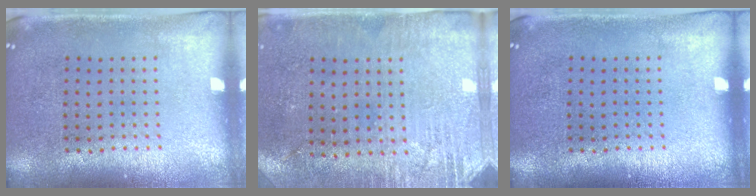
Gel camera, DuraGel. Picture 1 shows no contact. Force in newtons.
{"total": 2.9, "press": 2.7, "slide": 1.1}
{"total": 0.0}